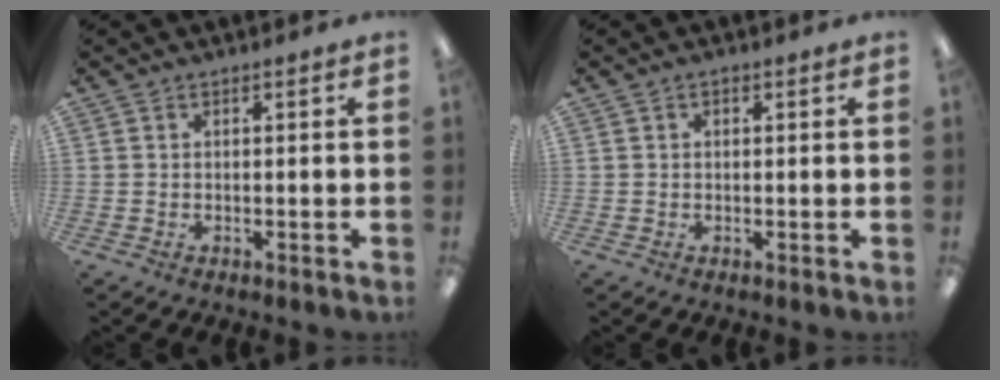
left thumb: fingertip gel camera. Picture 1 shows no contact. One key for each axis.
{"total": 0.8, "fx": 0.3, "fy": 0.5, "fz": 0.5, "tx": -0.011, "ty": 0.002, "tz": 0.005}